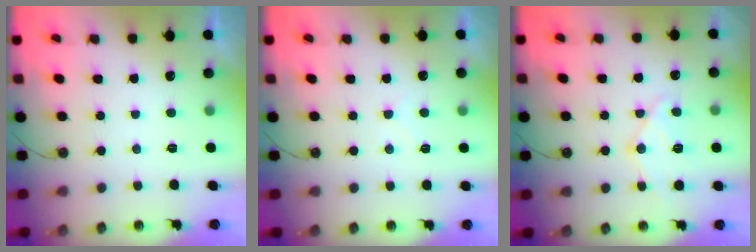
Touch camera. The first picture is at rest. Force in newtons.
{"total": 4.7, "press": 4.7, "slide": 0.6}
{"total": 12.4, "press": 12.3, "slide": 1.3}